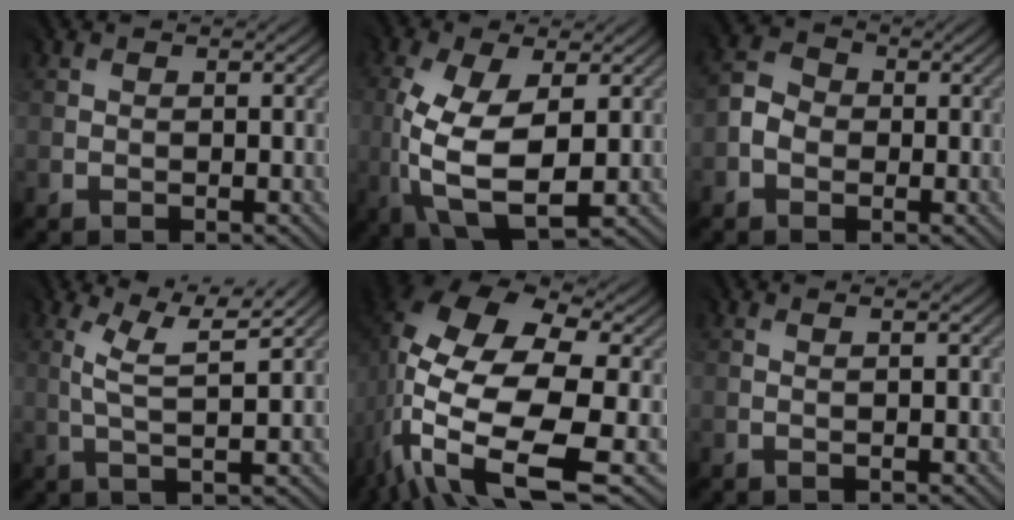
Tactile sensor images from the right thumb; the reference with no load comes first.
{"total": 9.9, "force": [-1.1, 4.8, 8.7], "torque": [-0.216, -0.010, -0.014]}
{"total": 2.9, "force": [-1.3, 2.4, 1.0], "torque": [-0.026, 0.000, -0.032]}
{"total": 4.8, "force": [2.0, 0.4, 4.3], "torque": [-0.081, 0.007, 0.041]}
{"total": 15.7, "force": [-3.3, 7.8, 13.2], "torque": [-0.276, -0.016, -0.054]}
{"total": 0.7, "force": [0.2, -0.6, 0.3], "torque": [-0.005, 0.002, 0.004]}